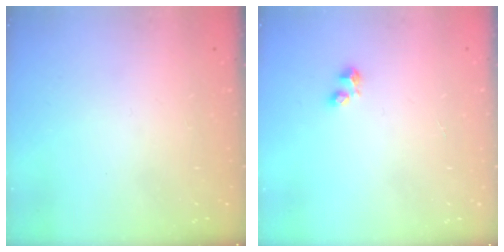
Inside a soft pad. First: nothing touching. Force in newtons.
{"total": 2.9, "press": 2.8, "slide": 0.6}